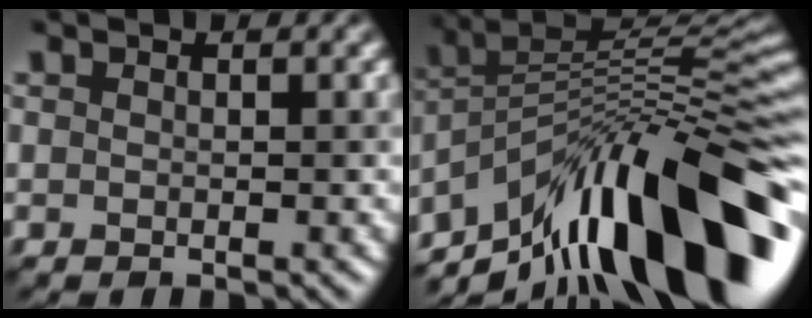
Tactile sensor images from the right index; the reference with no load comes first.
{"total": 15.6, "force": [-7.9, 5.1, 12.4], "torque": [-0.196, 0.038, -0.137]}